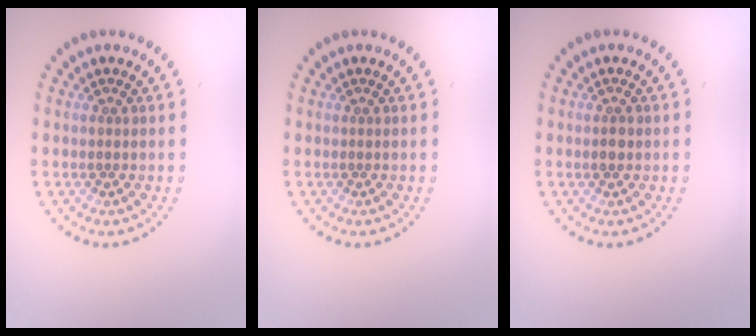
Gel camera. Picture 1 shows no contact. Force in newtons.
{"total": 0.0}
{"total": 1.2, "press": 1.1, "slide": 0.2}